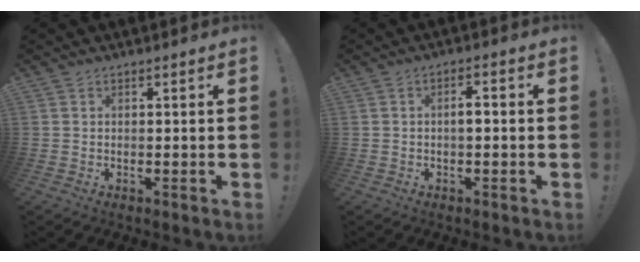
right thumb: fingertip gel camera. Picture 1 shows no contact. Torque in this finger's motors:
{"motor_torque": [-0.10, 0.06, 0.06, 0.14, 0.06]}